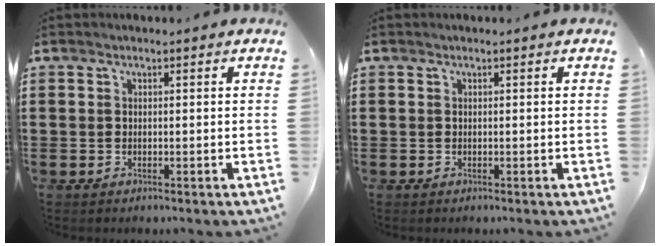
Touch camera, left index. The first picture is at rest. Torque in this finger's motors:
{"motor_torque": [0.00, 0.00, 0.00, 0.00]}